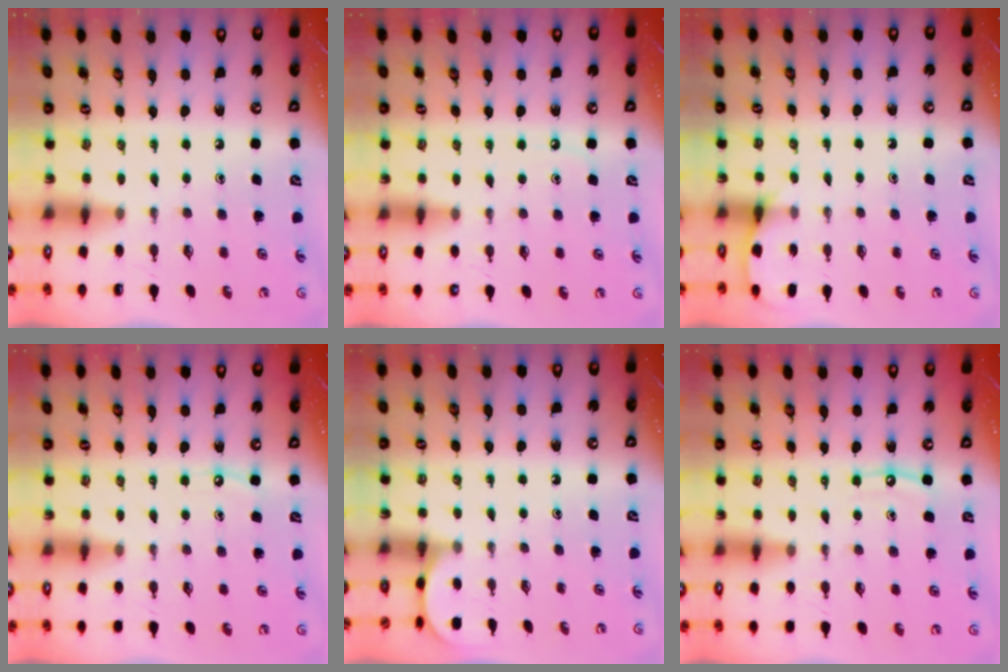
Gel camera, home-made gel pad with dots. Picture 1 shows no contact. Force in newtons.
{"total": 4.9, "press": 4.9, "slide": 0.7}
{"total": 4.5, "press": 4.5, "slide": 0.4}
{"total": 2.6, "press": 2.6, "slide": 0.4}
{"total": 0.7, "press": 0.7, "slide": 0.1}
{"total": 5.7, "press": 5.7, "slide": 0.5}